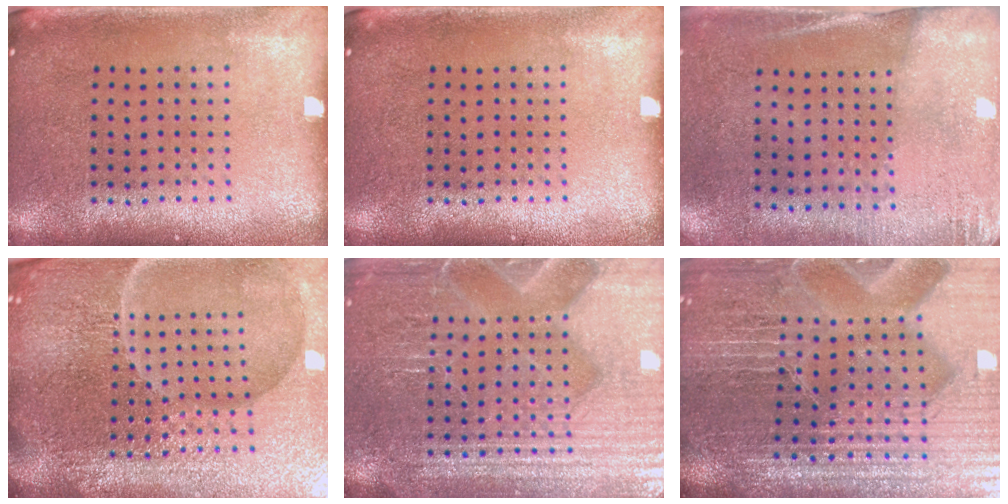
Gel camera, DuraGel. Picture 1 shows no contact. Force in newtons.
{"total": 0.0}
{"total": 2.7, "press": 2.4, "slide": 1.3}
{"total": 7.3, "press": 6.5, "slide": 3.3}
{"total": 4.7, "press": 4.6, "slide": 0.6}
{"total": 5.4, "press": 5.1, "slide": 1.9}